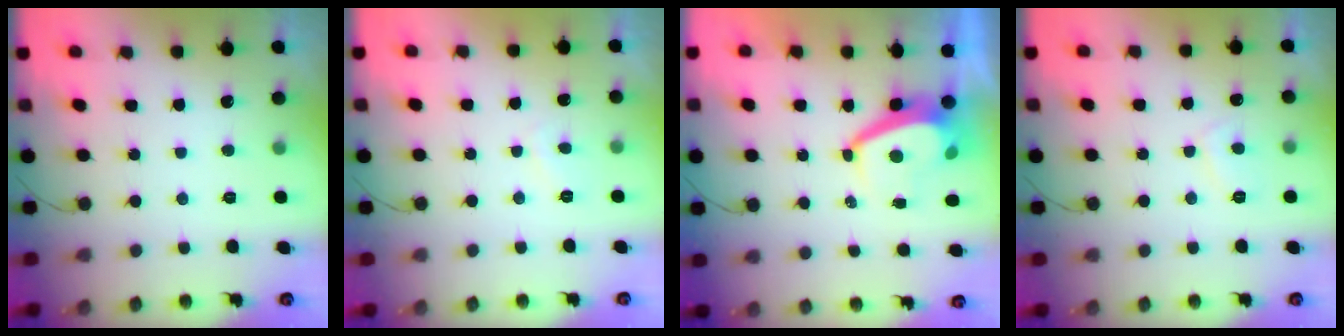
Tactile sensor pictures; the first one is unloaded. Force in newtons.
{"total": 1.5, "press": 1.4, "slide": 0.6}
{"total": 4.3, "press": 4.3, "slide": 0.5}
{"total": 3.7, "press": 3.7, "slide": 0.5}